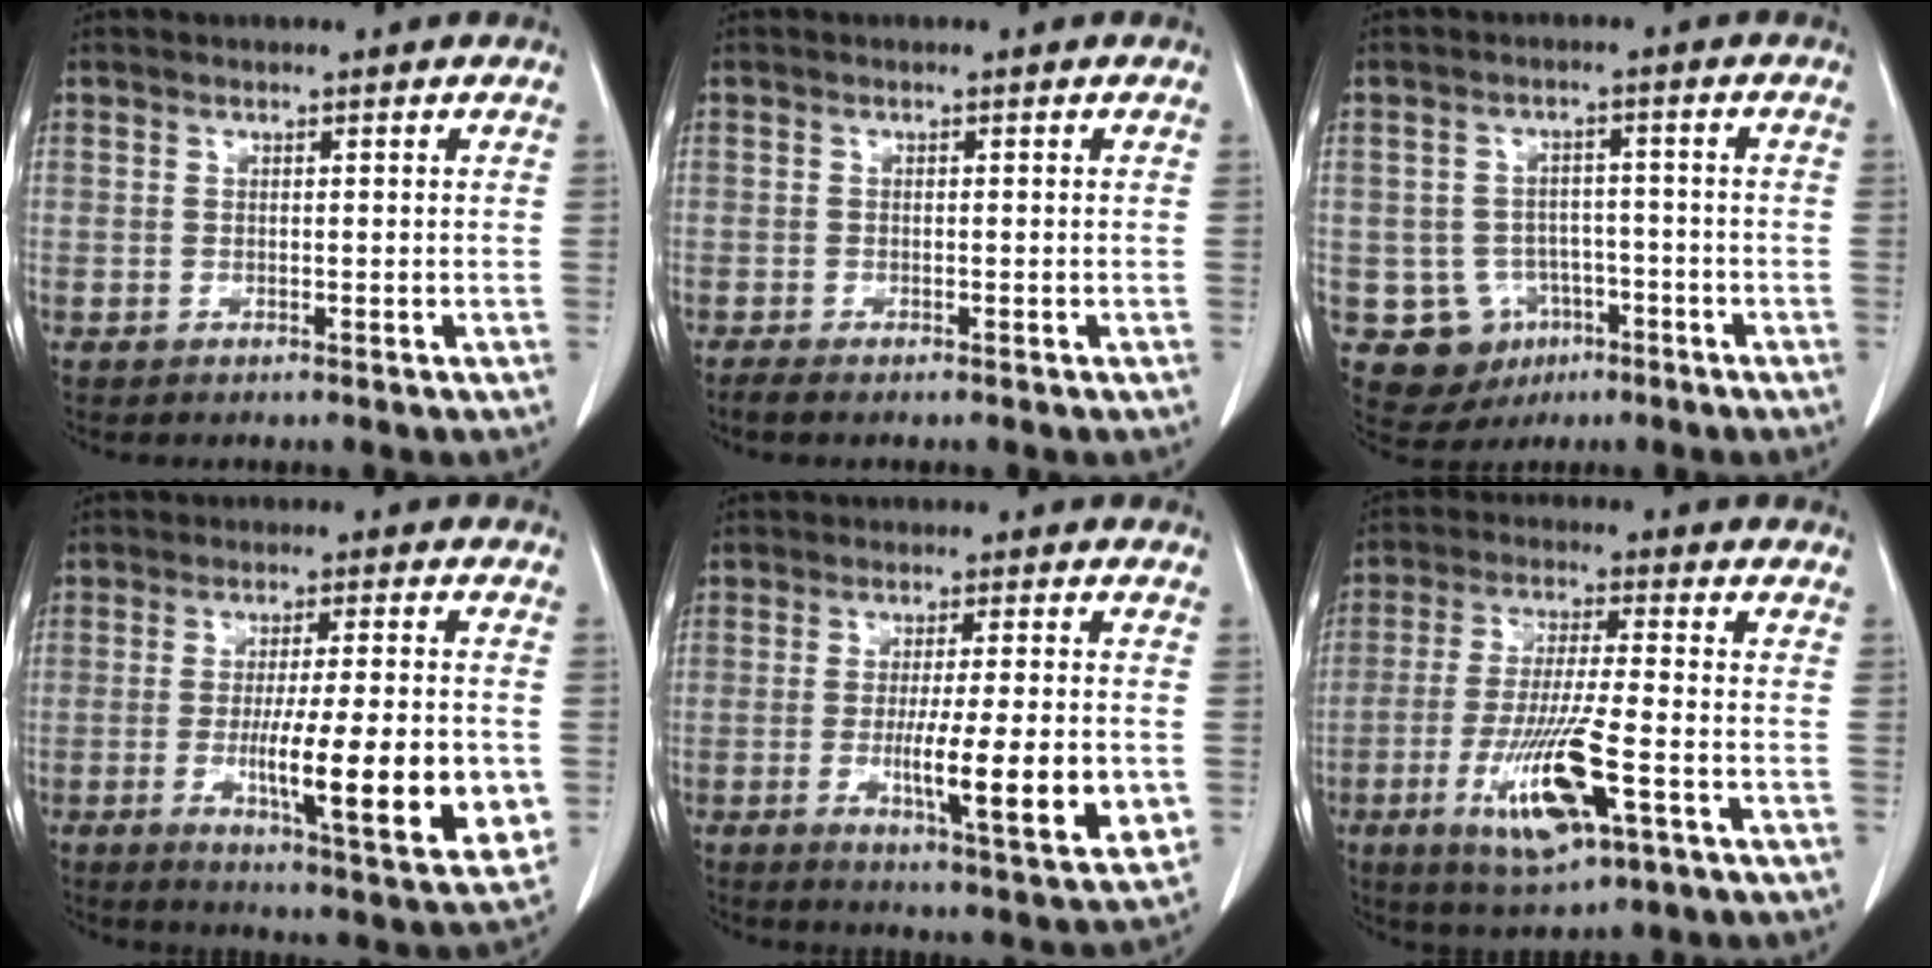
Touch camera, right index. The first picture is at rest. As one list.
[{"total": 2.2, "force": [-1.8, 0.4, 1.3], "torque": [-0.024, -0.006, -0.026]}, {"total": 8.3, "force": [-3.0, 7.6, 1.6], "torque": [-0.026, 0.012, -0.030]}, {"total": 17.8, "force": [-3.2, 1.9, 17.4], "torque": [-0.223, -0.023, -0.039]}, {"total": 13.4, "force": [-2.4, 1.1, 13.1], "torque": [-0.195, -0.029, -0.035]}, {"total": 12.9, "force": [-5.1, 1.7, 11.8], "torque": [-0.233, -0.023, -0.086]}]